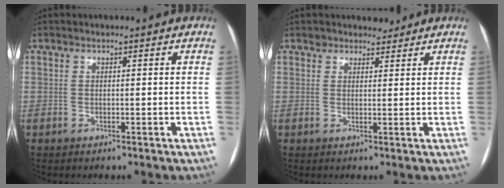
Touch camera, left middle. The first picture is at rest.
{"total": 2.3, "force": [2.0, 1.0, -0.3], "torque": [0.011, -0.001, 0.027]}